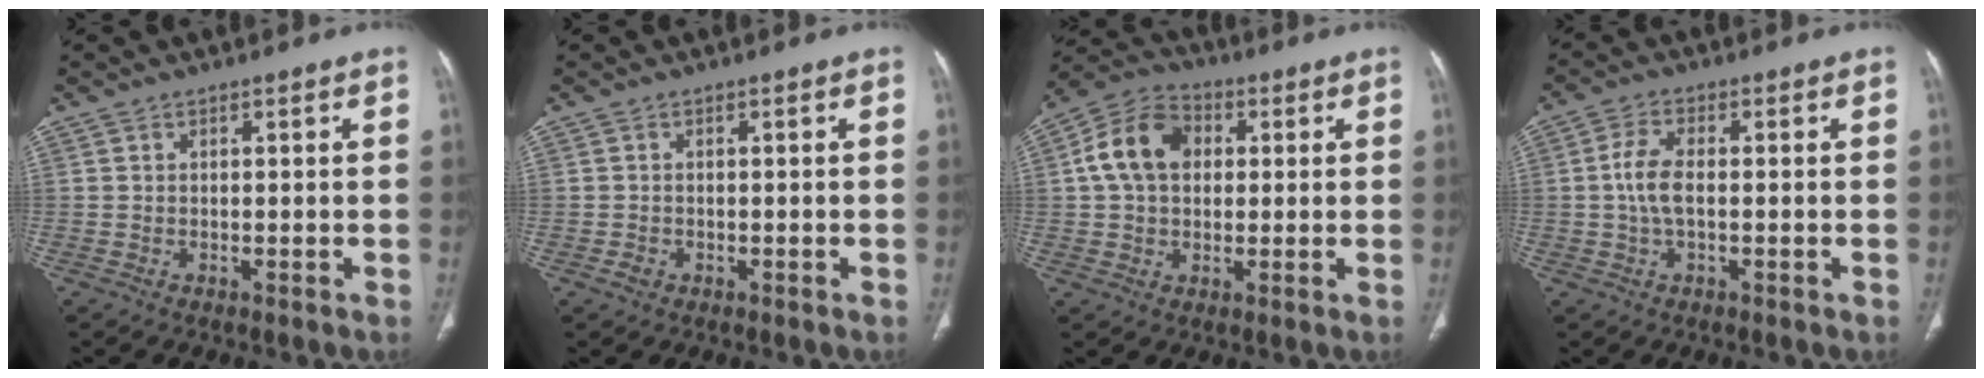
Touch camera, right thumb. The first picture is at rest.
{"total": 1.2, "force": [-0.4, 1.0, 0.5], "torque": [-0.010, 0.003, -0.006]}
{"total": 11.6, "force": [2.0, 8.5, 7.7], "torque": [-0.130, 0.022, 0.026]}
{"total": 5.1, "force": [-0.2, 2.4, 4.4], "torque": [-0.102, 0.009, -0.007]}